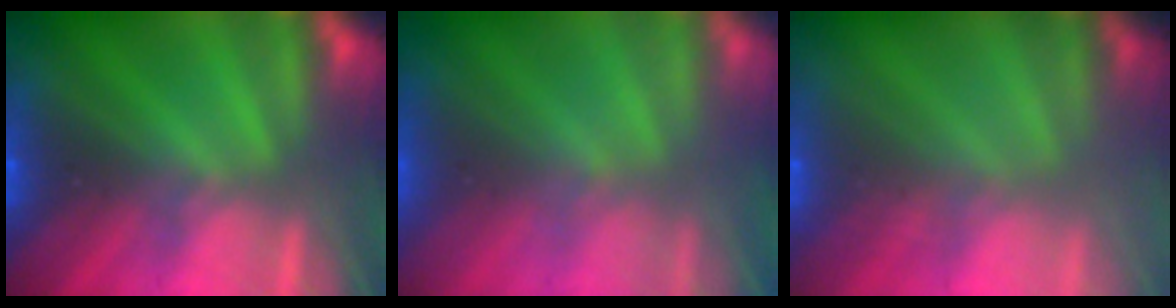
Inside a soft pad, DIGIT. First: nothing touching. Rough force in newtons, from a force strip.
{"total": 8.1}
{"total": 2.9}